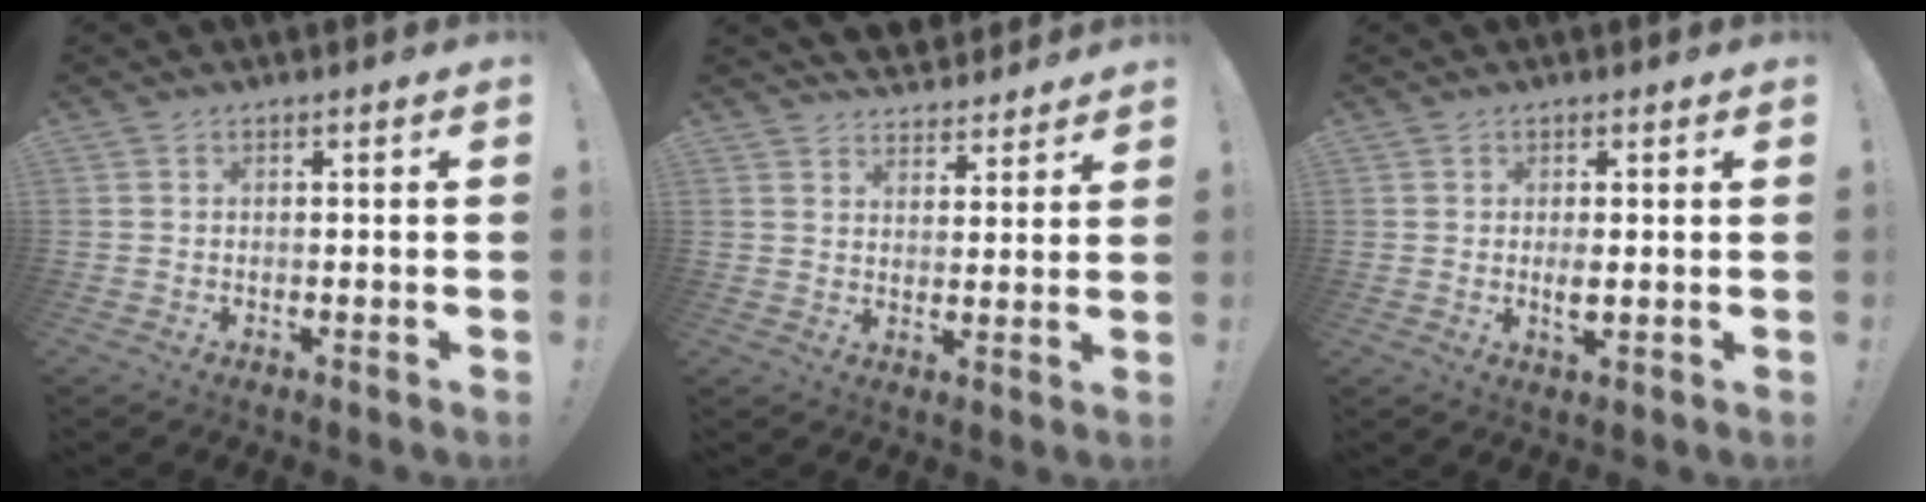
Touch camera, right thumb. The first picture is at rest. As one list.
[{"total": 5.2, "force": [4.6, 2.3, 0.5], "torque": [-0.004, -0.044, 0.085]}, {"total": 2.5, "force": [0.5, 1.7, 1.8], "torque": [-0.019, -0.005, 0.008]}]